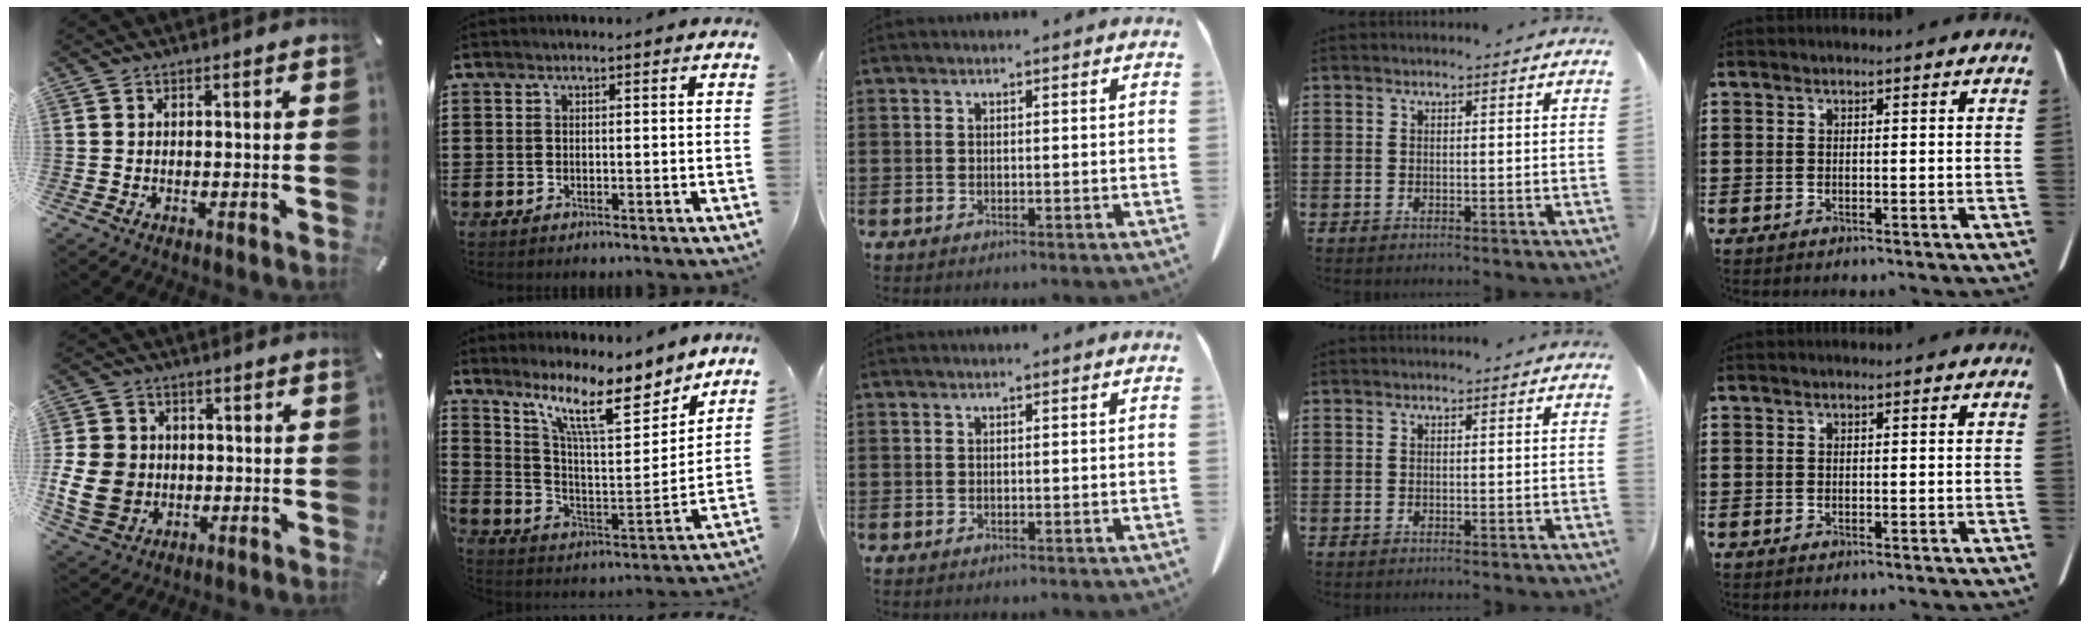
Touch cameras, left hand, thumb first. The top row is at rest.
{"thumb": {"total": 10.6, "force": [-1.3, 9.2, 5.0], "torque": [-0.123, 0.014, -0.025]}, "index": {"total": 12.7, "force": [9.1, 2.8, 8.4], "torque": [-0.165, -0.047, 0.154]}}